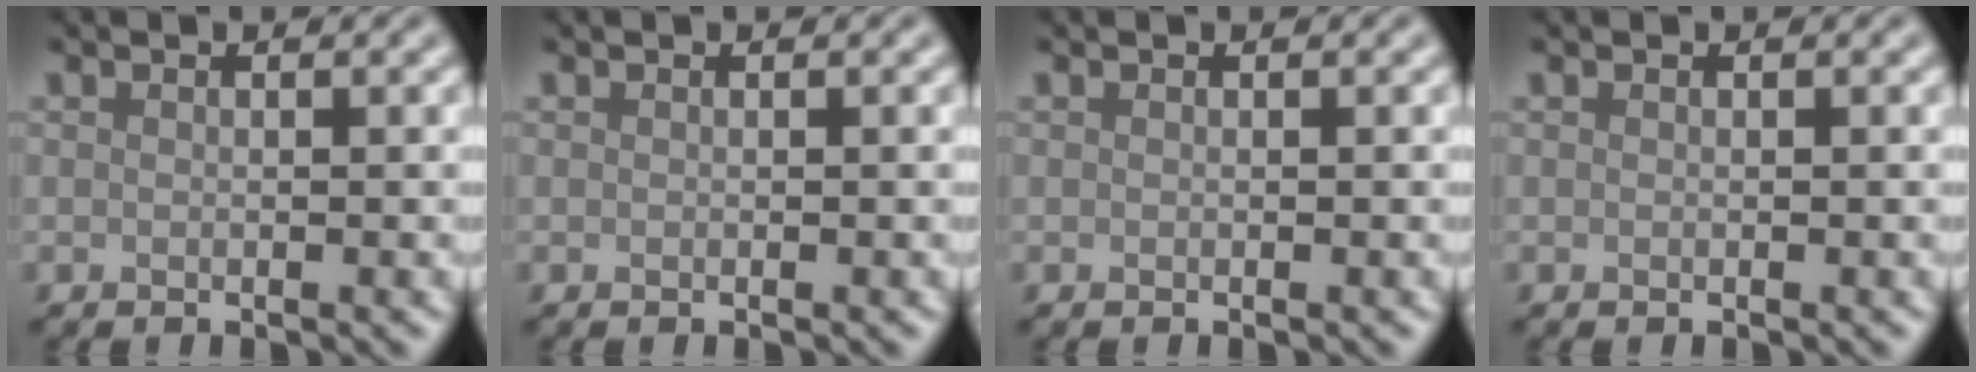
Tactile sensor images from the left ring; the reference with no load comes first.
{"total": 0.0}
{"total": 0.0}
{"total": 0.0}